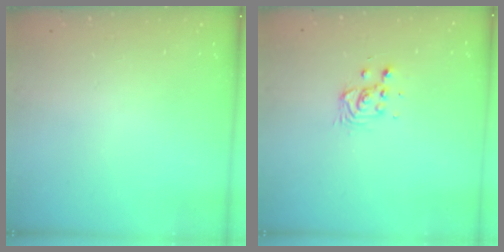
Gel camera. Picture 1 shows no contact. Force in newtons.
{"total": 3.4, "press": 3.4, "slide": 0.4}